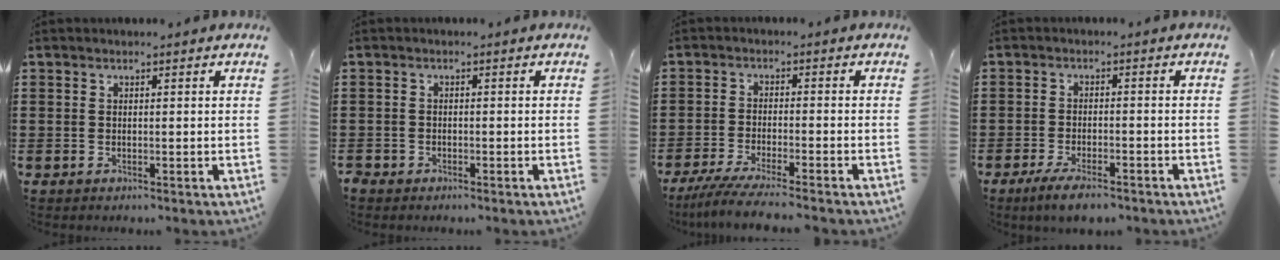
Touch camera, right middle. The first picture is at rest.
{"total": 1.0, "force": [-0.8, 0.6, 0.1], "torque": [-0.004, 0.001, -0.018]}
{"total": 4.8, "force": [-4.3, -0.4, 2.1], "torque": [-0.055, -0.023, -0.085]}
{"total": 4.0, "force": [-3.4, 0.6, 2.0], "torque": [-0.041, -0.004, -0.064]}